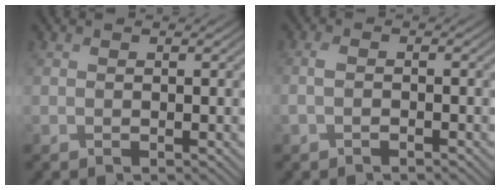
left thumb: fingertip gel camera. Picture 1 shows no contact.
{"total": 1.6, "force": [-0.7, 0.6, 1.3], "torque": [-0.031, 0.001, -0.018]}